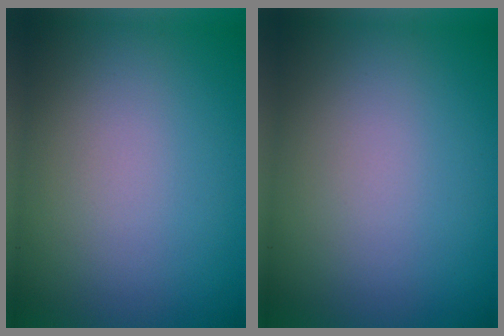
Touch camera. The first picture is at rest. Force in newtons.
{"total": 0.0}